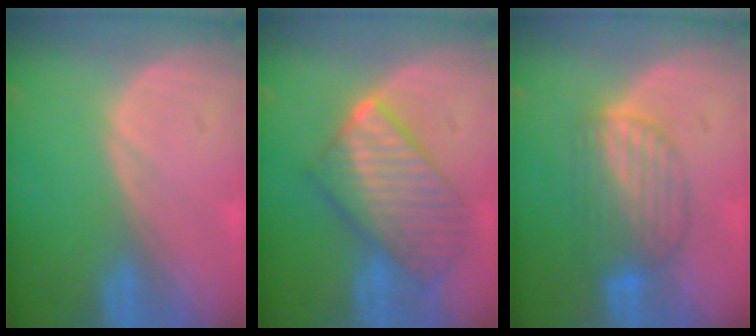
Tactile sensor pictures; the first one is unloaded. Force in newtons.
{"total": 9.8, "press": 9.8, "slide": 0.9}
{"total": 6.4, "press": 6.3, "slide": 0.7}